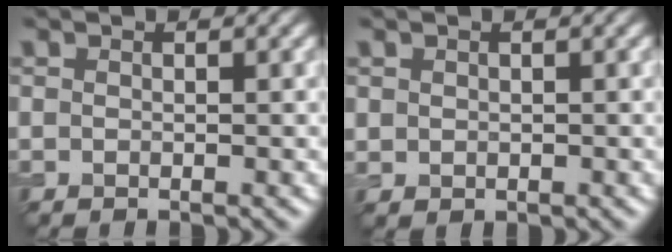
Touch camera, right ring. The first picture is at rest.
{"total": 0.7, "force": [0.2, 0.6, 0.1], "torque": [0.000, -0.003, 0.008]}